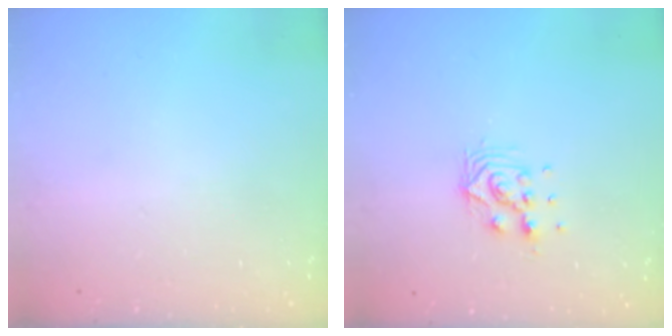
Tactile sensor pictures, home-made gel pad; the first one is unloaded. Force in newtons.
{"total": 8.6, "press": 8.6, "slide": 0.7}